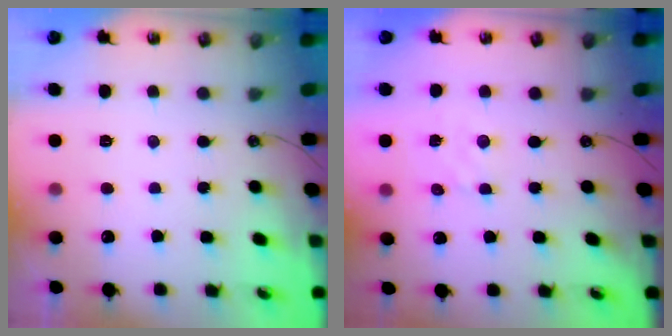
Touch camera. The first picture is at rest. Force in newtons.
{"total": 1.7, "press": 1.7, "slide": 0.3}